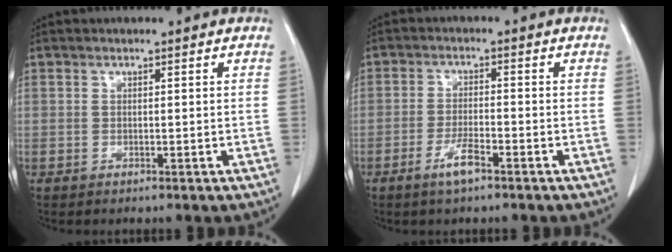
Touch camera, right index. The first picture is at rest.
{"total": 4.0, "force": [-2.5, 0.5, 3.0], "torque": [-0.062, -0.002, -0.046]}